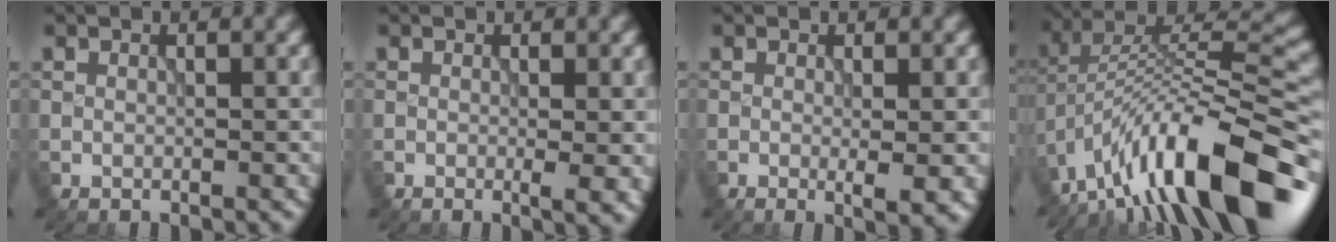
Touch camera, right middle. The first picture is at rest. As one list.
[{"total": 2.1, "force": [-0.2, 0.4, 2.0], "torque": [-0.029, -0.008, -0.002]}, {"total": 2.4, "force": [-0.4, 0.4, 2.4], "torque": [-0.035, -0.008, -0.004]}, {"total": 14.3, "force": [-8.6, 3.8, 10.8], "torque": [-0.181, 0.035, -0.146]}]